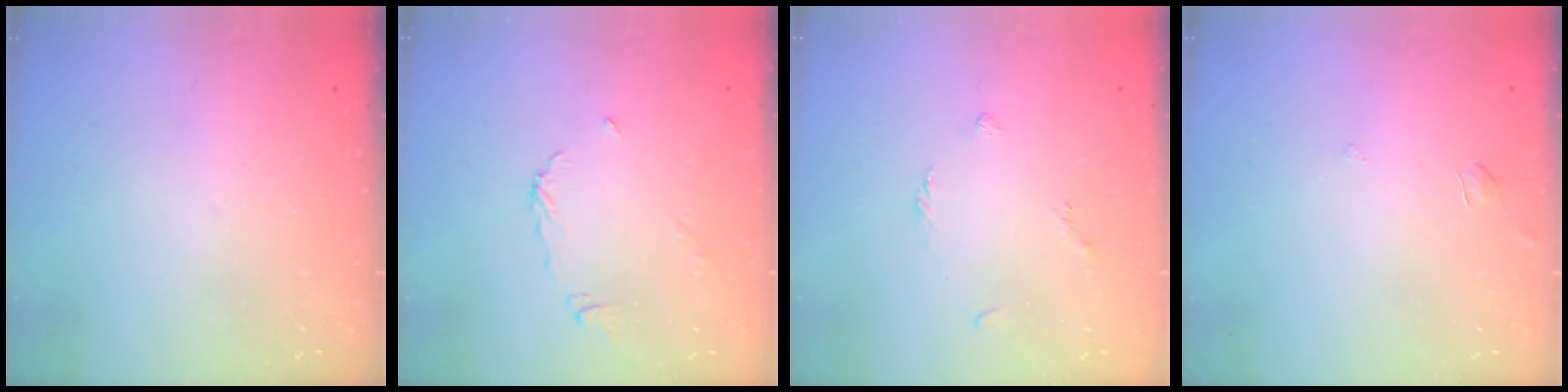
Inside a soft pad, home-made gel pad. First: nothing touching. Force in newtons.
{"total": 6.5, "press": 6.5, "slide": 0.7}
{"total": 2.1, "press": 2.0, "slide": 0.6}
{"total": 4.2, "press": 4.2, "slide": 0.4}